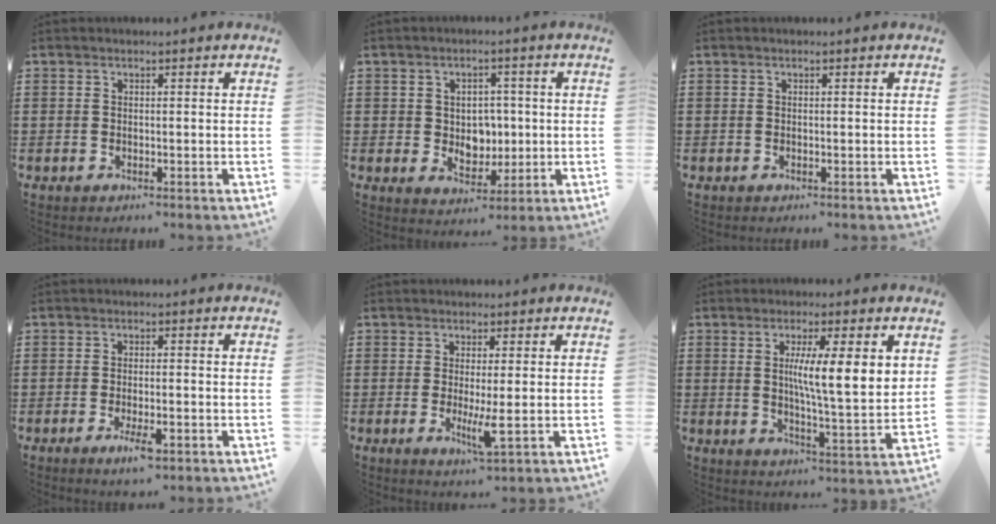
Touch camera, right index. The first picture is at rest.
{"total": 4.7, "force": [0.5, 4.1, 2.3], "torque": [-0.036, 0.004, 0.003]}
{"total": 0.0}
{"total": 3.3, "force": [-1.6, 0.6, 2.8], "torque": [-0.058, -0.008, -0.030]}
{"total": 3.9, "force": [-0.5, 0.3, 3.9], "torque": [-0.076, -0.012, -0.011]}
{"total": 8.6, "force": [2.7, 1.2, 8.1], "torque": [-0.144, -0.011, 0.039]}